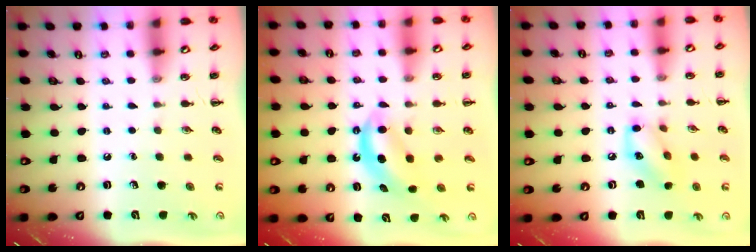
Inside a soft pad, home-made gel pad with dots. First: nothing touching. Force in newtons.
{"total": 6.3, "press": 6.2, "slide": 1.0}
{"total": 9.9, "press": 9.9, "slide": 0.3}